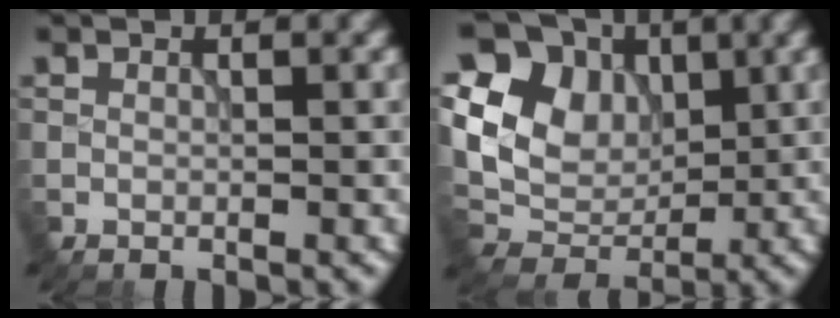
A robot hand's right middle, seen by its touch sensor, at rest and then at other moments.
{"total": 8.4, "force": [2.3, 6.6, 4.6], "torque": [-0.095, -0.002, 0.033]}